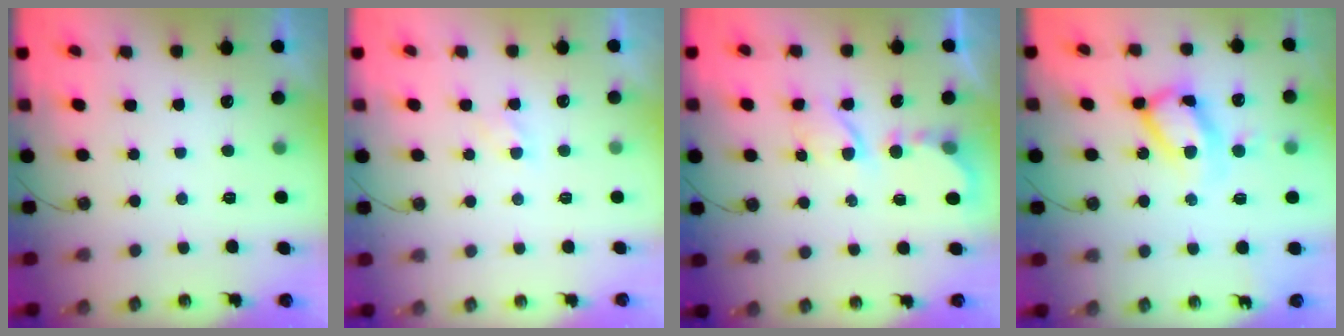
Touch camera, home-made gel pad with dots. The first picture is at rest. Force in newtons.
{"total": 2.4, "press": 2.4, "slide": 0.3}
{"total": 5.7, "press": 5.7, "slide": 0.5}
{"total": 13.0, "press": 12.9, "slide": 1.2}